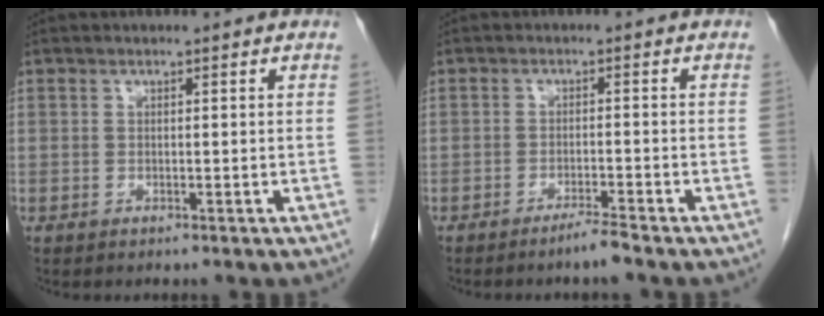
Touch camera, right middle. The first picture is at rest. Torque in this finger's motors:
{"motor_torque": [0.86, -0.39, 0.15, 0.08]}